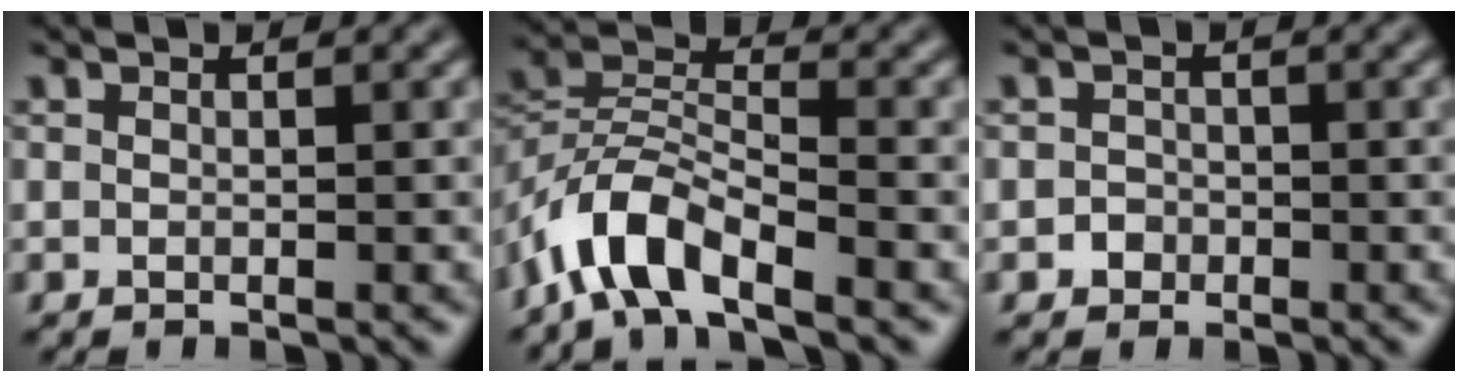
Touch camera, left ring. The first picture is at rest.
{"total": 6.4, "force": [-4.5, 2.3, 3.9], "torque": [-0.068, 0.004, -0.093]}
{"total": 1.2, "force": [-0.5, 1.1, 0.2], "torque": [0.008, 0.001, -0.010]}